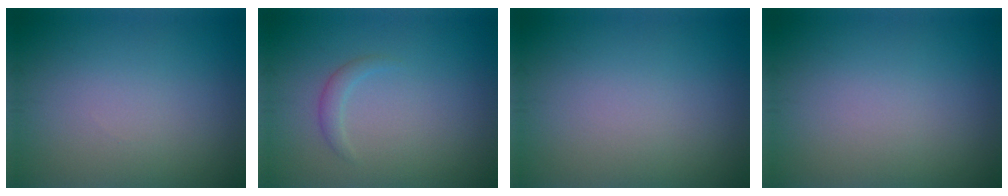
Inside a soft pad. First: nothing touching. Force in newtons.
{"total": 1.2, "press": 1.2, "slide": 0.1}
{"total": 0.0}
{"total": 0.0}